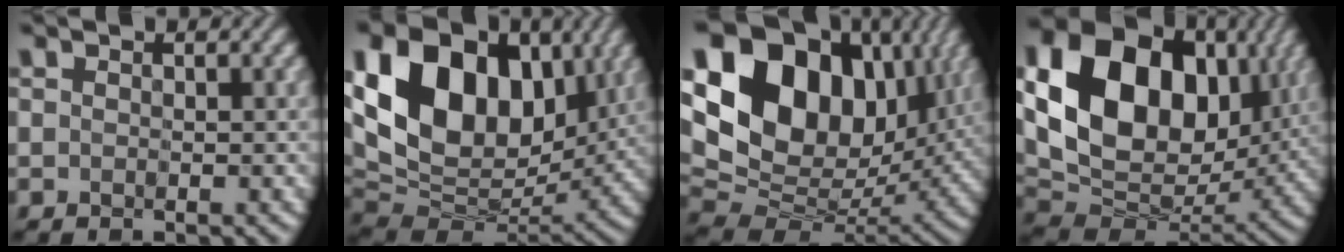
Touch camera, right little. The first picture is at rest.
{"total": 16.1, "force": [5.0, 10.9, 10.8], "torque": [-0.204, 0.029, 0.084]}
{"total": 18.1, "force": [6.5, 12.5, 11.3], "torque": [-0.231, 0.038, 0.119]}
{"total": 17.6, "force": [4.5, 12.6, 11.4], "torque": [-0.220, 0.023, 0.080]}